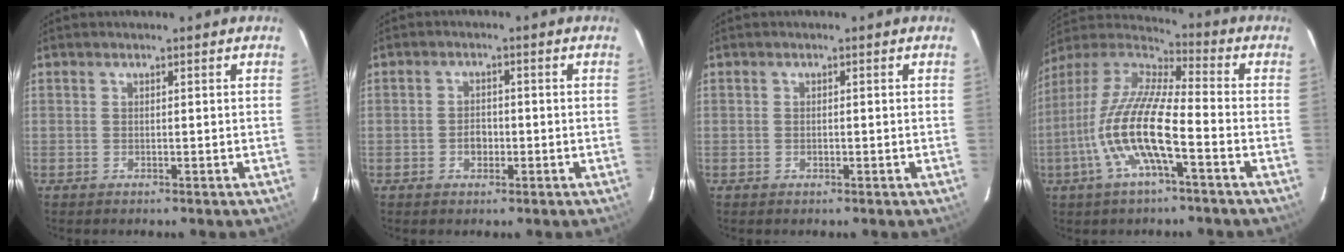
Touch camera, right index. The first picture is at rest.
{"total": 2.7, "force": [-0.9, 2.0, 1.5], "torque": [-0.028, 0.005, -0.014]}
{"total": 0.6, "force": [-0.2, 0.5, 0.3], "torque": [-0.005, 0.000, -0.003]}
{"total": 15.7, "force": [-5.5, 3.2, 14.3], "torque": [-0.283, -0.010, -0.111]}